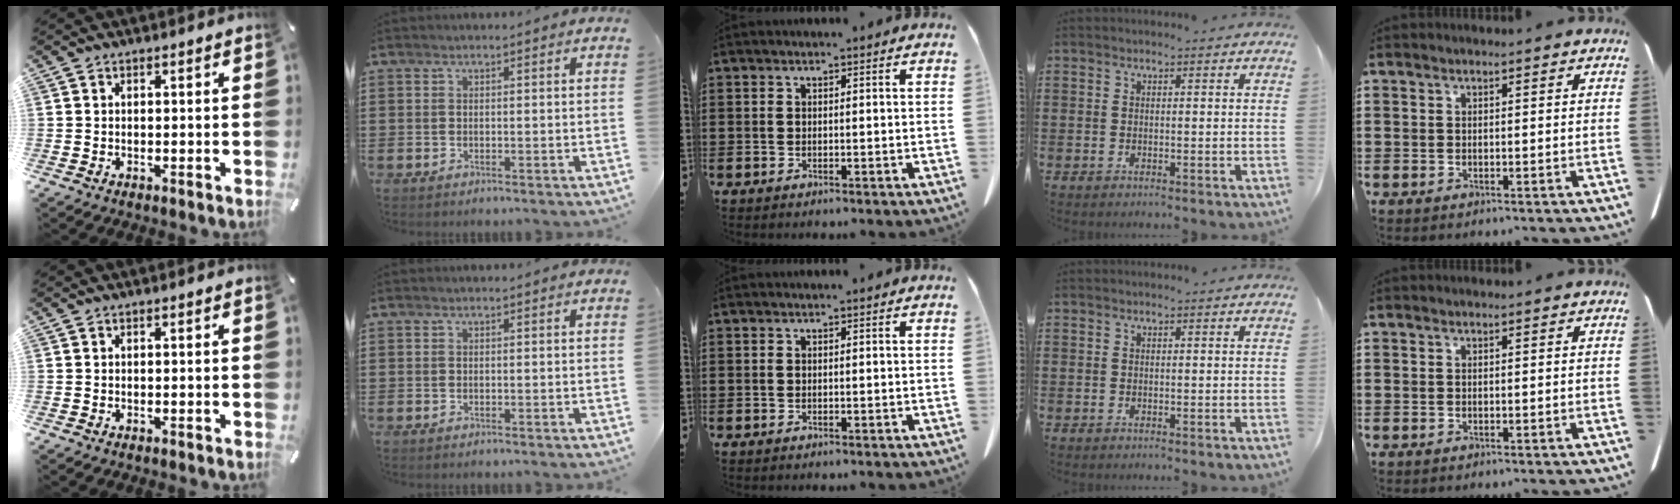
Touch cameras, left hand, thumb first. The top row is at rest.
{}